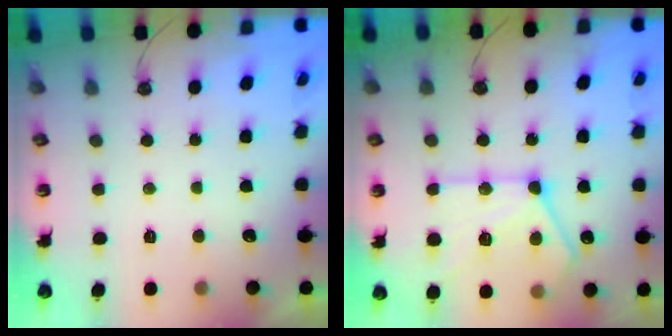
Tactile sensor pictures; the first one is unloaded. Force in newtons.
{"total": 17.0, "press": 17.0, "slide": 1.0}